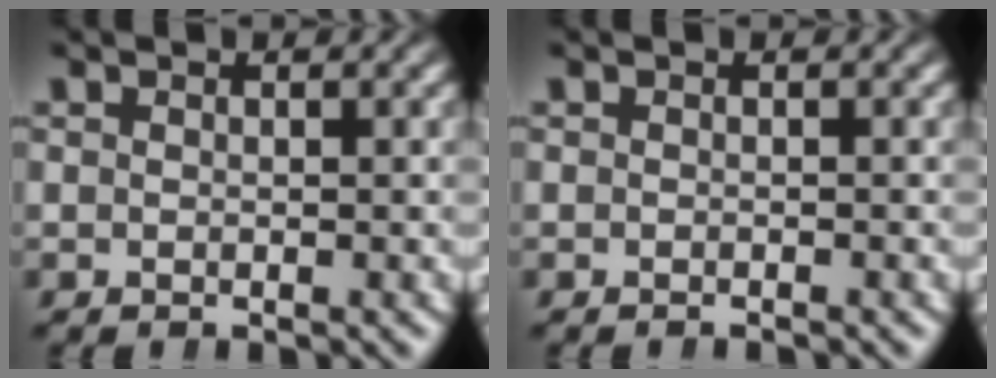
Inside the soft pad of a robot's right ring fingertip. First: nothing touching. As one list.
[{"total": 0.7, "force": [-0.7, -0.3, -0.1], "torque": [0.004, -0.002, -0.010]}]